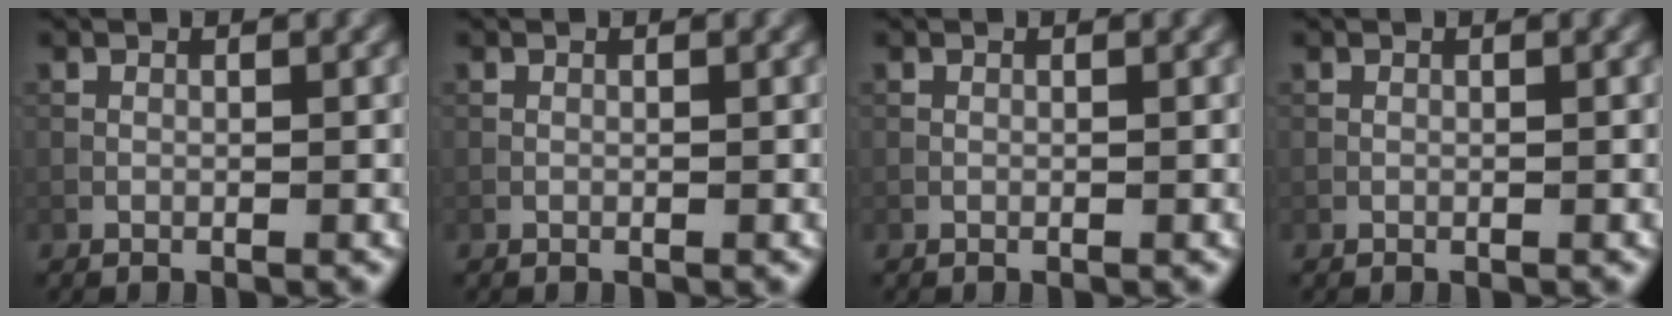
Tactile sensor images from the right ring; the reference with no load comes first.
{"total": 0.0}
{"total": 0.0}
{"total": 0.0}